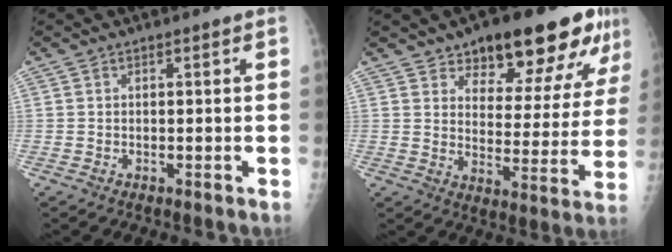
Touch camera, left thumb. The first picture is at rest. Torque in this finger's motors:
{"motor_torque": [0.41, 0.60, -0.05, -0.19, 0.10]}